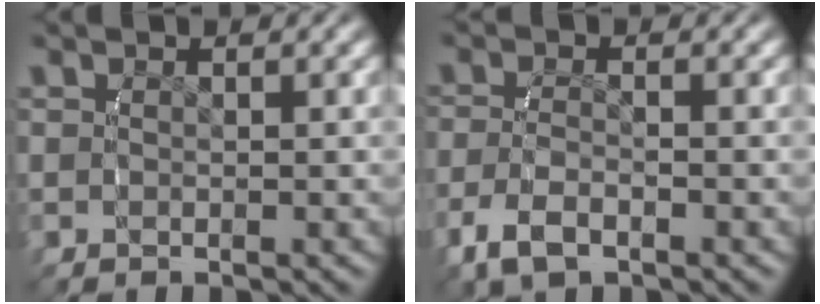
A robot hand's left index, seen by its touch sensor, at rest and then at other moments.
{"total": 3.2, "force": [-1.4, 1.8, 2.2], "torque": [-0.059, -0.011, -0.016]}